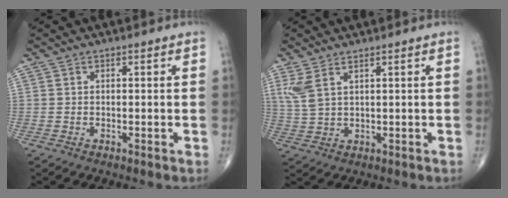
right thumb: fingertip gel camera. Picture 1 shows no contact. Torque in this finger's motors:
{"motor_torque": [0.07, 0.23, 0.48, 0.55, 0.09]}